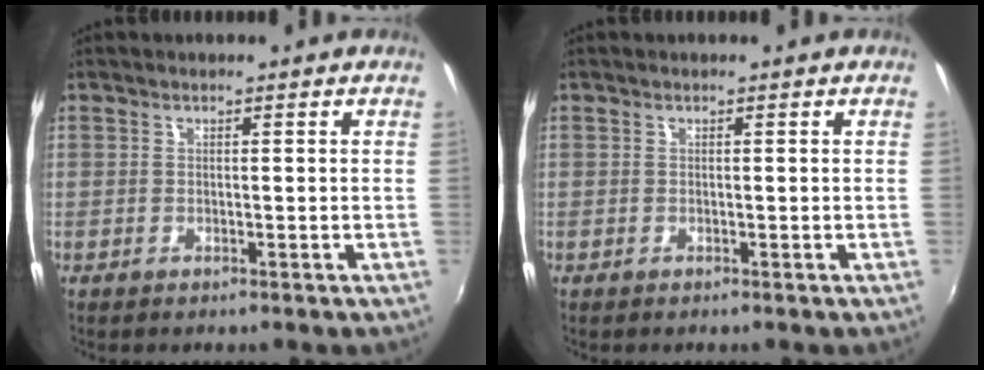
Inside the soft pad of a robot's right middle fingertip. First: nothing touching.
{"total": 0.0}